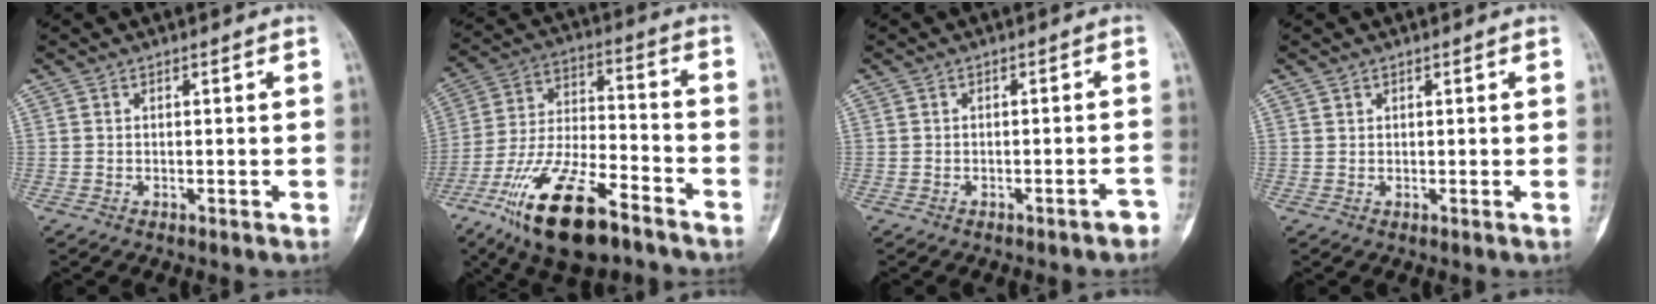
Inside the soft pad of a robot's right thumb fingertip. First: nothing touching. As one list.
[{"total": 20.3, "force": [-12.6, 7.0, 14.3], "torque": [-0.292, 0.054, -0.227]}, {"total": 2.0, "force": [-1.6, 0.3, 1.2], "torque": [-0.018, 0.015, -0.018]}, {"total": 0.6, "force": [0.4, 0.3, 0.1], "torque": [-0.002, -0.004, 0.006]}]